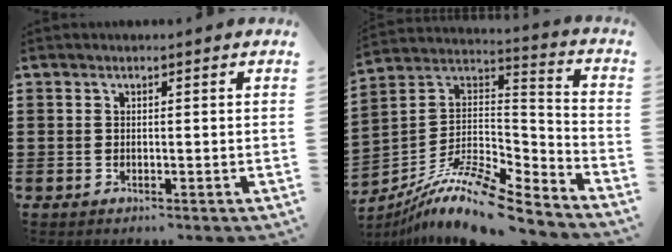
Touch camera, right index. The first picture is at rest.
{"total": 12.2, "force": [-9.8, 2.1, 7.0], "torque": [-0.136, 0.010, -0.191]}